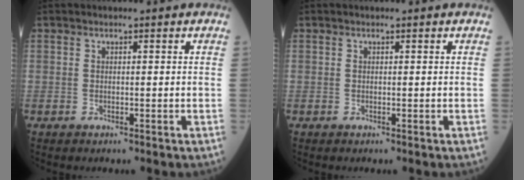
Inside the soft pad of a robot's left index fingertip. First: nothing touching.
{"total": 0.0}